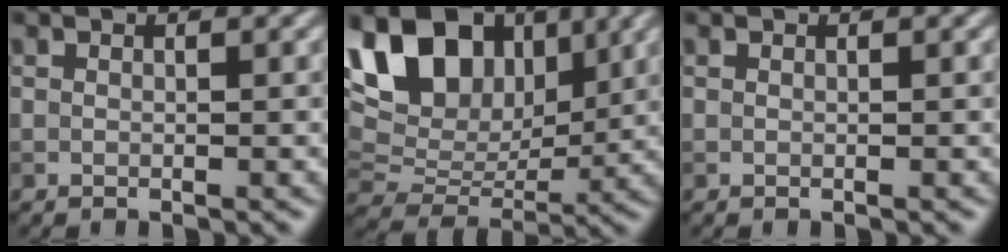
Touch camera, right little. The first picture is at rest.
{"total": 13.4, "force": [5.8, 8.5, 8.5], "torque": [-0.176, 0.041, 0.095]}
{"total": 0.0}